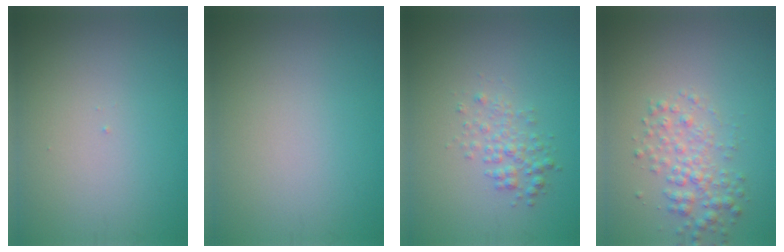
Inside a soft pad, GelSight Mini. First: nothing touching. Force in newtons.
{"total": 0.0}
{"total": 2.0, "press": 2.0, "slide": 0.1}
{"total": 2.7, "press": 2.7, "slide": 0.0}